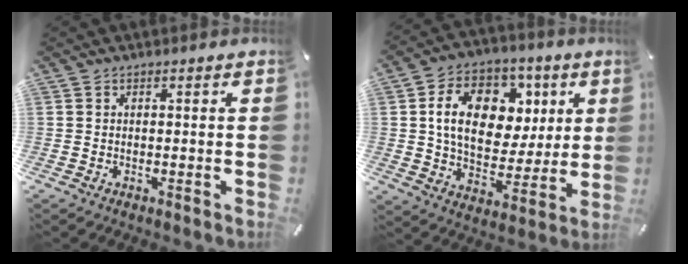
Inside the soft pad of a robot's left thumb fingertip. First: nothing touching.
{"total": 16.8, "force": [4.6, 12.4, 10.4], "torque": [-0.159, 0.003, 0.088]}